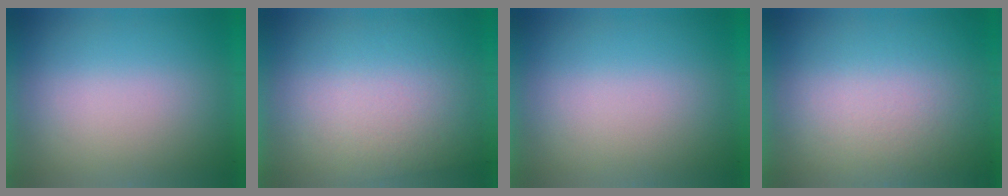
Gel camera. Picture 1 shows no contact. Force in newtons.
{"total": 2.9}
{"total": 0.0}
{"total": 3.8}